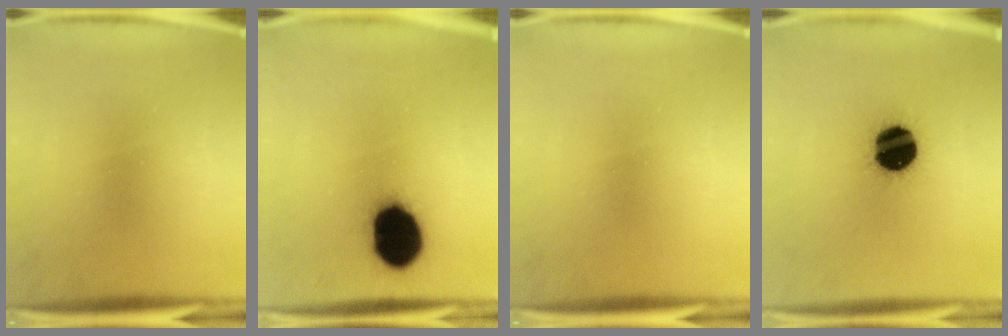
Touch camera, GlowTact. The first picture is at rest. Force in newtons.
{"total": 16.9}
{"total": 0.0}
{"total": 16.8}